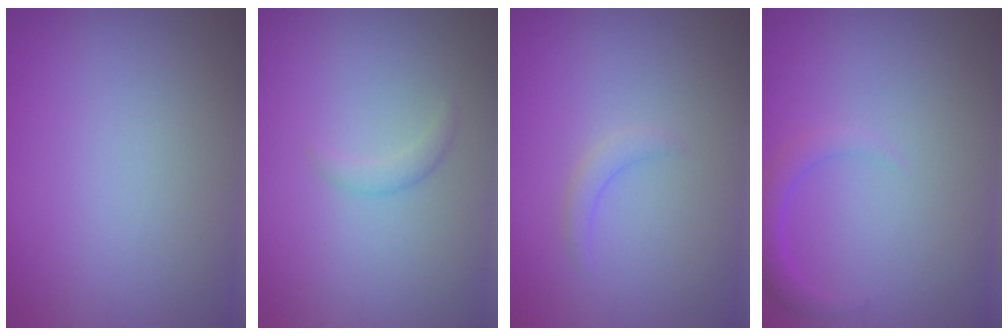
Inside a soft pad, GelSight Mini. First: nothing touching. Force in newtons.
{"total": 1.1, "press": 1.1, "slide": 0.1}
{"total": 1.2, "press": 1.2, "slide": 0.2}
{"total": 1.6, "press": 1.6, "slide": 0.1}